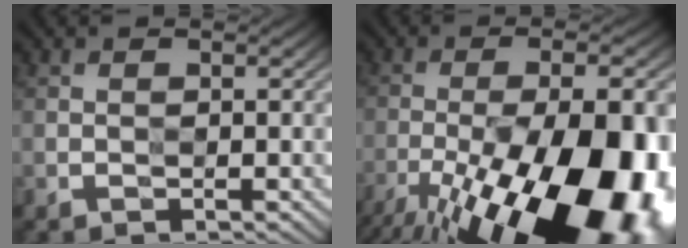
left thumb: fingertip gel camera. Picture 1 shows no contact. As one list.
[{"total": 21.0, "force": [-11.1, 7.7, 16.1], "torque": [-0.238, -0.052, -0.157]}]